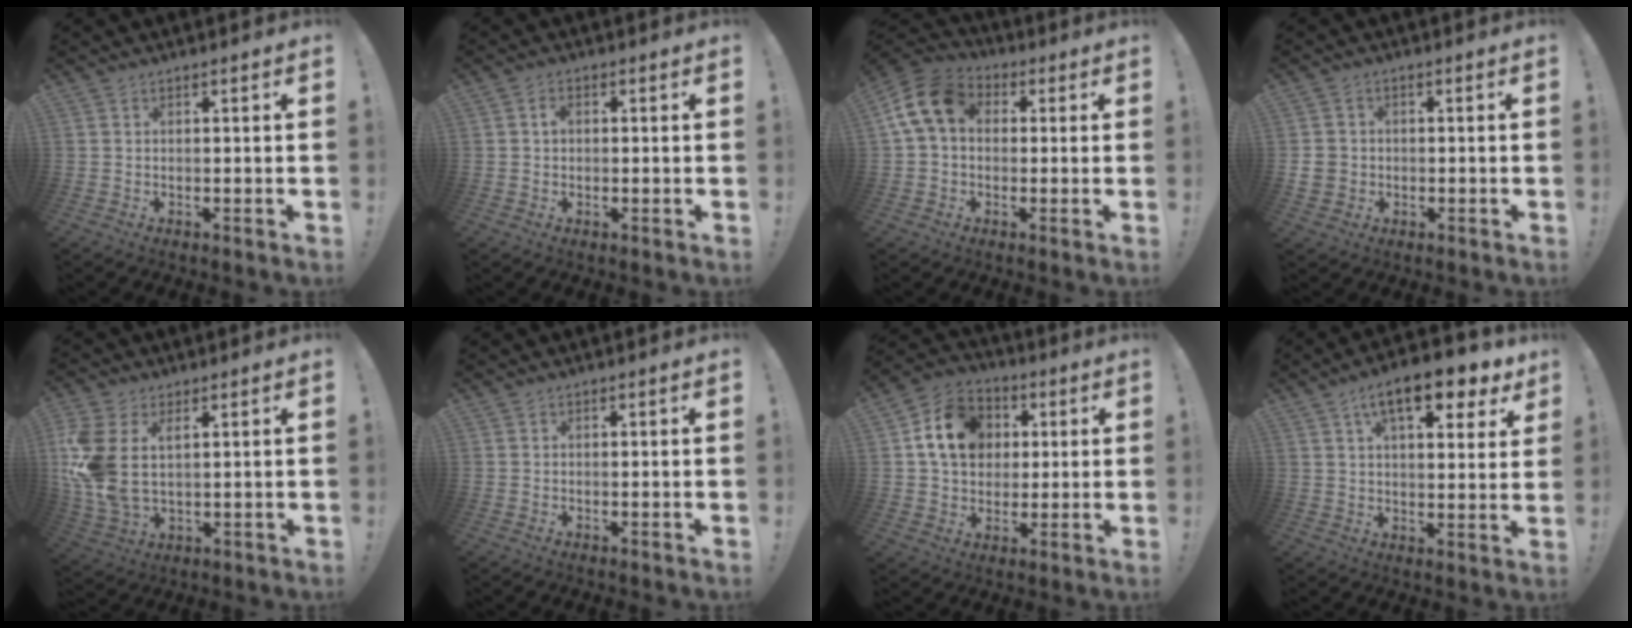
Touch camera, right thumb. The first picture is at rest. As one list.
[{"total": 1.6, "force": [0.2, 1.2, 1.1], "torque": [-0.009, 0.002, -0.001]}, {"total": 12.7, "force": [2.5, 9.1, 8.5], "torque": [-0.157, 0.015, 0.054]}, {"total": 4.8, "force": [-0.2, 4.4, 1.9], "torque": [-0.038, 0.002, -0.002]}, {"total": 11.3, "force": [3.6, 6.5, 8.5], "torque": [-0.184, -0.020, 0.072]}, {"total": 0.0}, {"total": 14.9, "force": [3.7, 12.0, 8.0], "torque": [-0.121, 0.006, 0.079]}, {"total": 14.0, "force": [7.5, 5.2, 10.6], "torque": [-0.150, -0.034, 0.120]}]